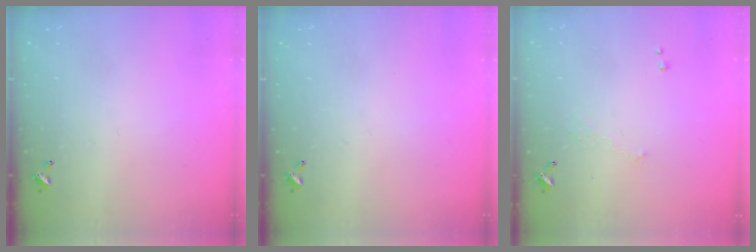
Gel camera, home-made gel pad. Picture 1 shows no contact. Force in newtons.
{"total": 0.0}
{"total": 1.1, "press": 1.0, "slide": 0.6}